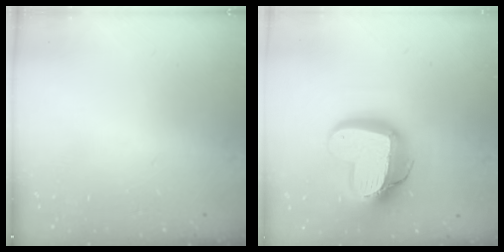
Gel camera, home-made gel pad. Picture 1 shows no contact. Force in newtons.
{"total": 21.9, "press": 21.8, "slide": 2.2}